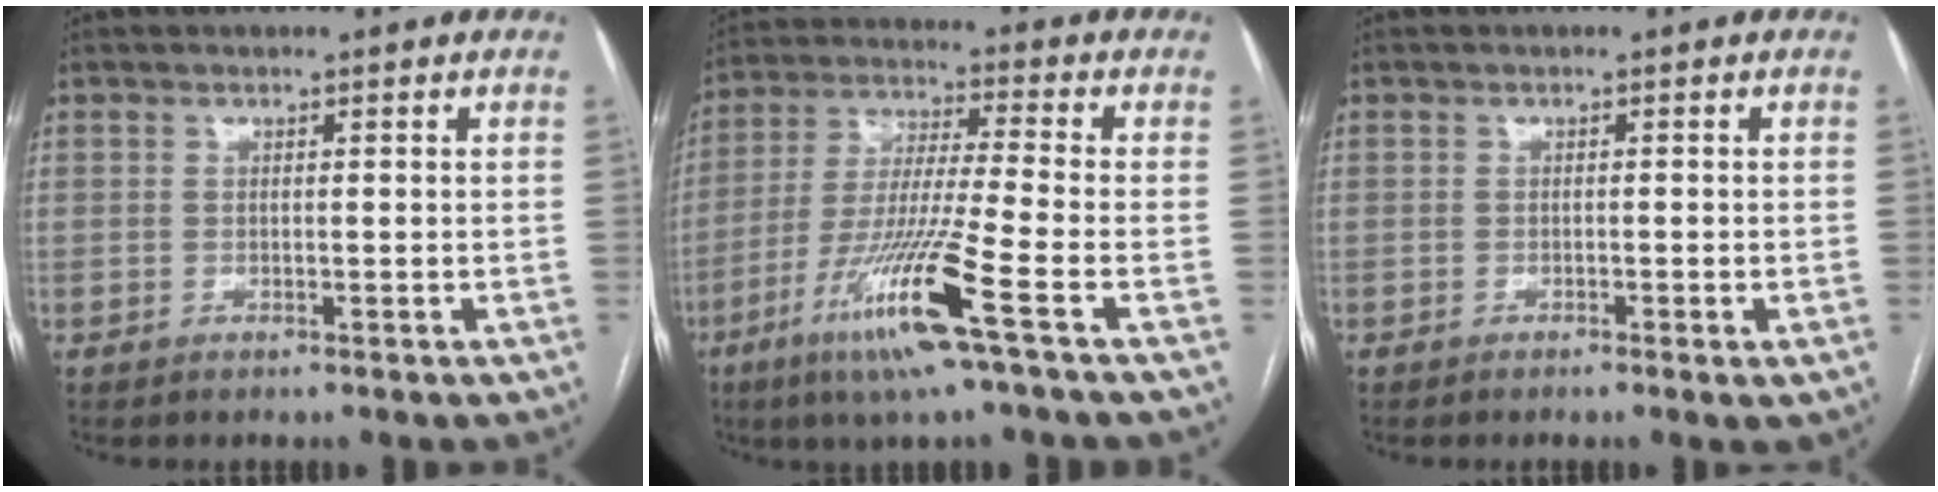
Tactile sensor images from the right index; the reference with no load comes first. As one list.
[{"total": 14.3, "force": [-7.0, -1.2, 12.4], "torque": [-0.253, -0.030, -0.133]}, {"total": 1.4, "force": [-0.7, 0.1, 1.2], "torque": [-0.018, -0.003, -0.009]}]